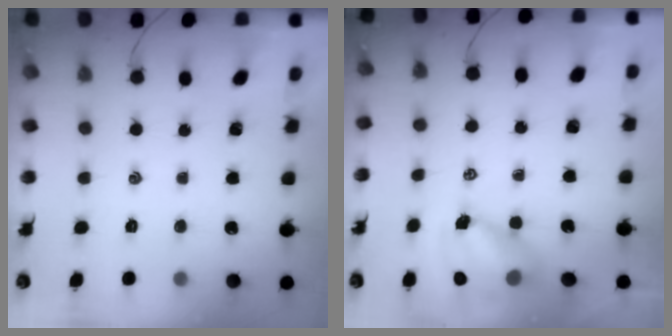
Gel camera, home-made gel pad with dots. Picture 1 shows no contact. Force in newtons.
{"total": 8.1, "press": 8.0, "slide": 1.1}